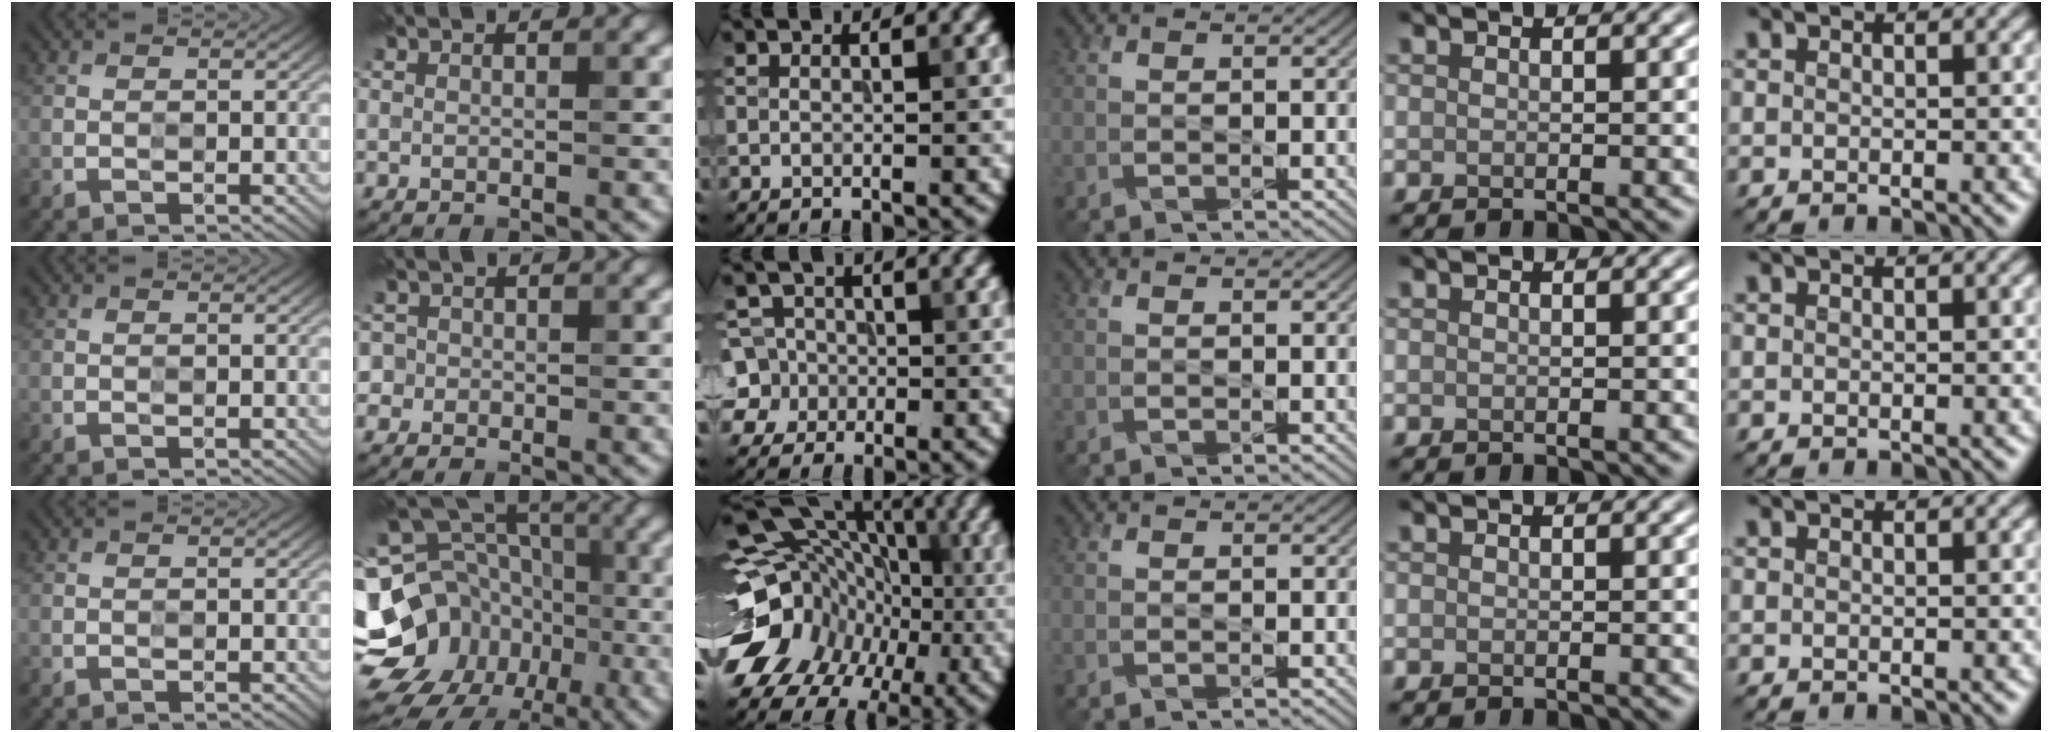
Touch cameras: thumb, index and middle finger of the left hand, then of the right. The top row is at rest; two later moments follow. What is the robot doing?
{"motion": "press", "object": "sticky note"}